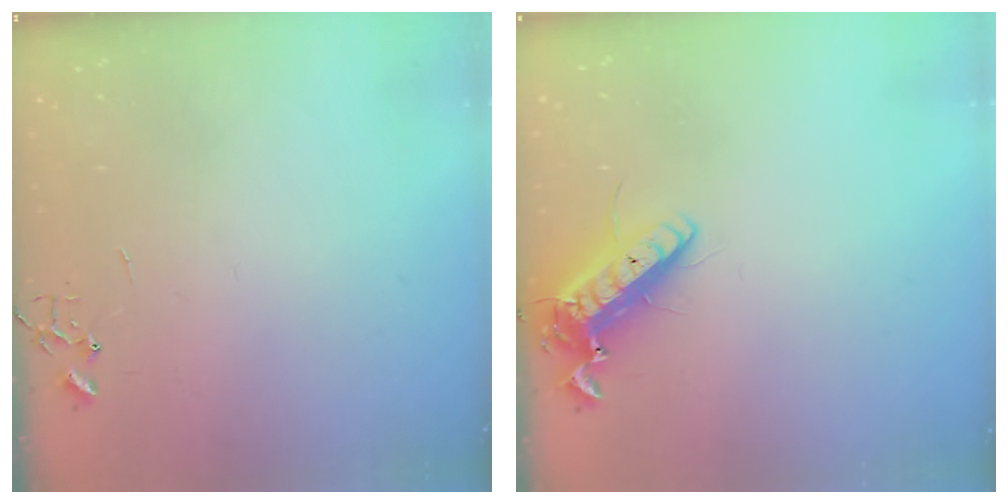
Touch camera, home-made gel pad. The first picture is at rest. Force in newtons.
{"total": 14.5, "press": 14.2, "slide": 2.9}